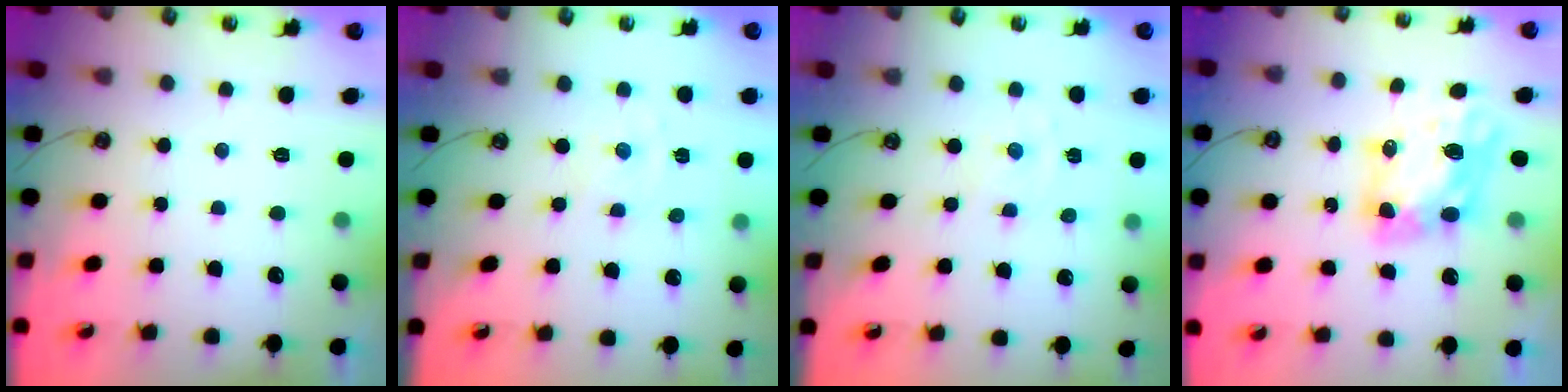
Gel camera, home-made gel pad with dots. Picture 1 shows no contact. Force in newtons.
{"total": 0.0}
{"total": 0.0}
{"total": 6.7, "press": 6.7, "slide": 0.6}